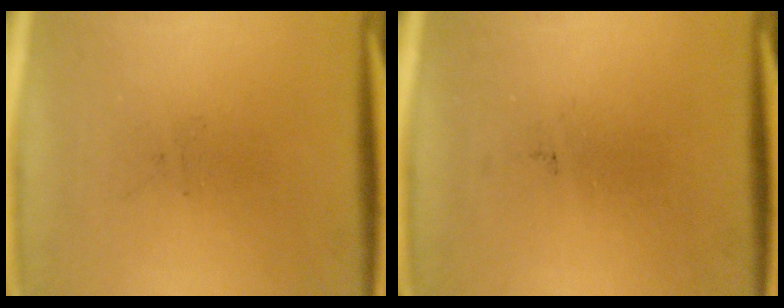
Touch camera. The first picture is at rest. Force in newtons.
{"total": 0.0}